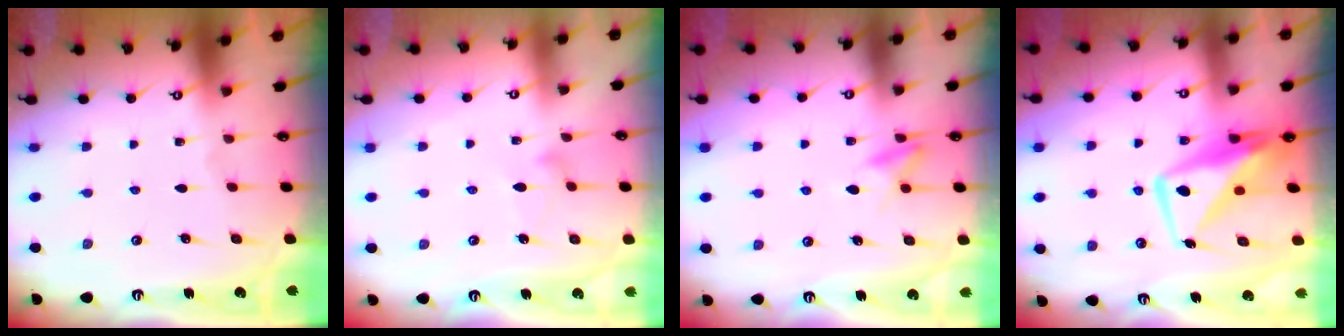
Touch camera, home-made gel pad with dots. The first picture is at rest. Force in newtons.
{"total": 8.7, "press": 8.6, "slide": 0.5}
{"total": 9.9, "press": 9.8, "slide": 1.4}
{"total": 11.0, "press": 10.9, "slide": 1.5}